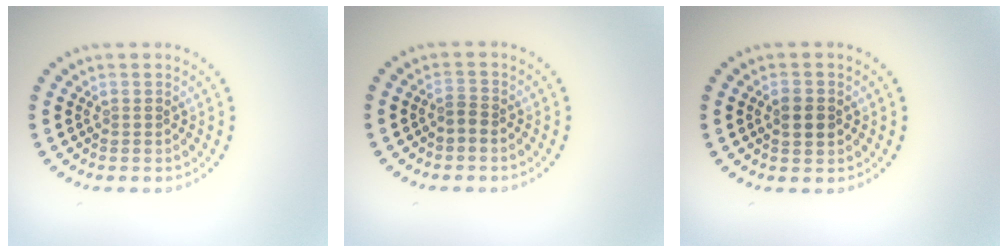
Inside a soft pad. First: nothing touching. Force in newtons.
{"total": 1.2, "press": 0.8, "slide": 0.9}
{"total": 2.3, "press": 2.3, "slide": 0.0}